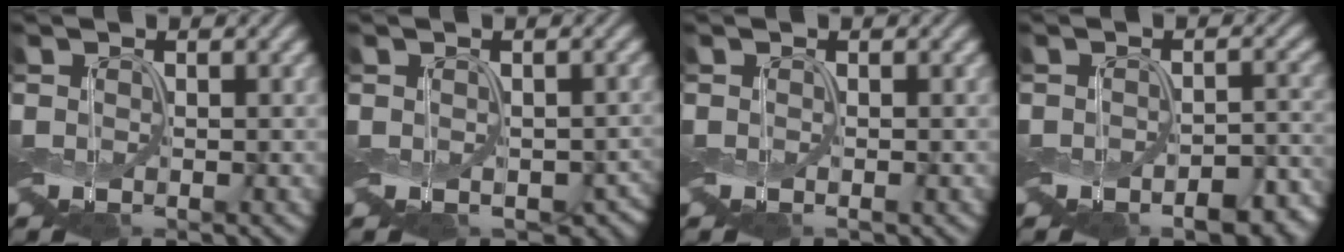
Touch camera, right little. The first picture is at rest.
{"total": 4.2, "force": [-0.9, 3.2, 2.5], "torque": [-0.033, -0.029, -0.006]}
{"total": 0.0}
{"total": 5.5, "force": [-2.7, 3.2, 3.5], "torque": [-0.037, -0.014, -0.036]}